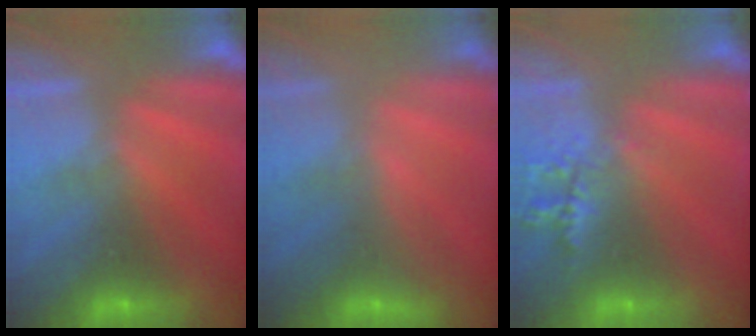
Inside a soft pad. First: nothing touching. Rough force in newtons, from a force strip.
{"total": 2.2}
{"total": 2.3}